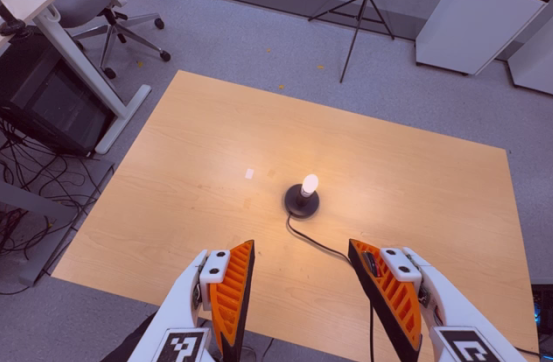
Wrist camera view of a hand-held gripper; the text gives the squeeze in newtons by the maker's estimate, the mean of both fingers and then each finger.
{"total": 0.0}